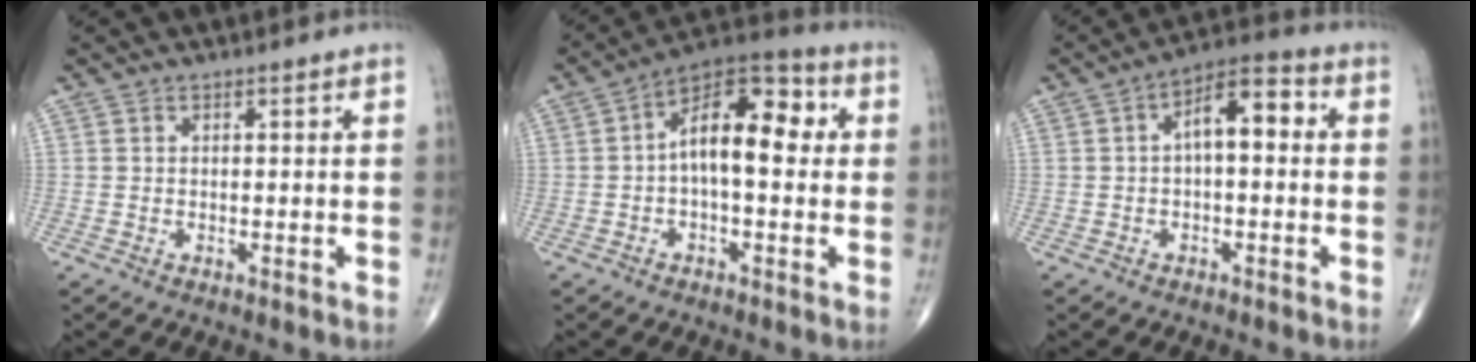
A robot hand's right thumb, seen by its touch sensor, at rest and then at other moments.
{"total": 13.3, "force": [1.1, 6.5, 11.5], "torque": [-0.158, 0.043, 0.003]}
{"total": 8.5, "force": [0.9, 4.1, 7.5], "torque": [-0.103, 0.033, 0.002]}